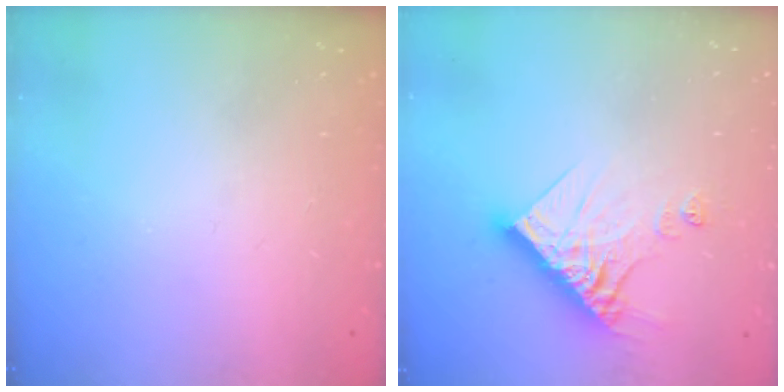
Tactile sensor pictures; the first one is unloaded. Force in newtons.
{"total": 14.4, "press": 14.3, "slide": 1.5}